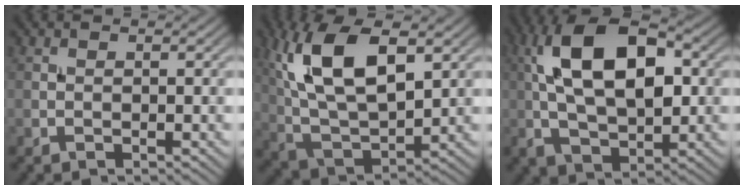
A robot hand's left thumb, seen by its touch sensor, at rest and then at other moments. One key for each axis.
{"total": 13.9, "fx": 4.9, "fy": 6.8, "fz": 11.1, "tx": -0.242, "ty": 0.008, "tz": 0.099}
{"total": 14.4, "fx": 2.2, "fy": 7.7, "fz": 12.0, "tx": -0.220, "ty": 0.019, "tz": 0.029}